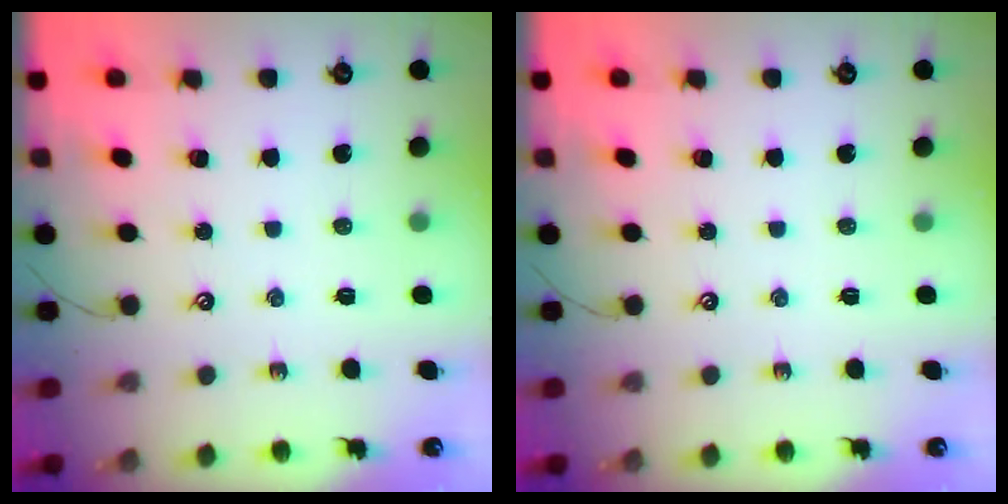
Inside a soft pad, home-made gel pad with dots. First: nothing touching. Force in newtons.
{"total": 0.0}